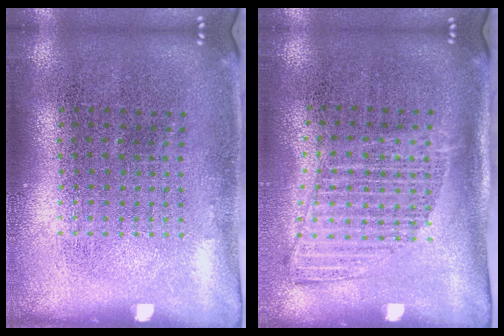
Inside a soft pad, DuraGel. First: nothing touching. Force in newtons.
{"total": 1.3, "press": 1.1, "slide": 0.7}